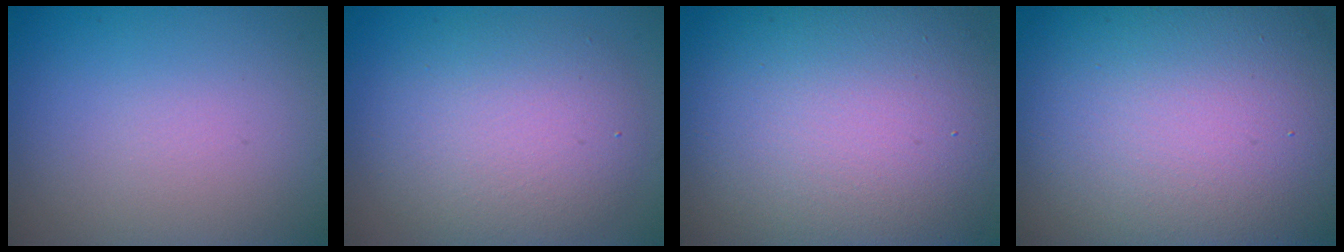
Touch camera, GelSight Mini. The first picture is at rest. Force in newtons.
{"total": 6.2, "press": 6.2, "slide": 0.2}
{"total": 16.4, "press": 16.4, "slide": 0.8}
{"total": 21.9, "press": 21.9, "slide": 0.7}